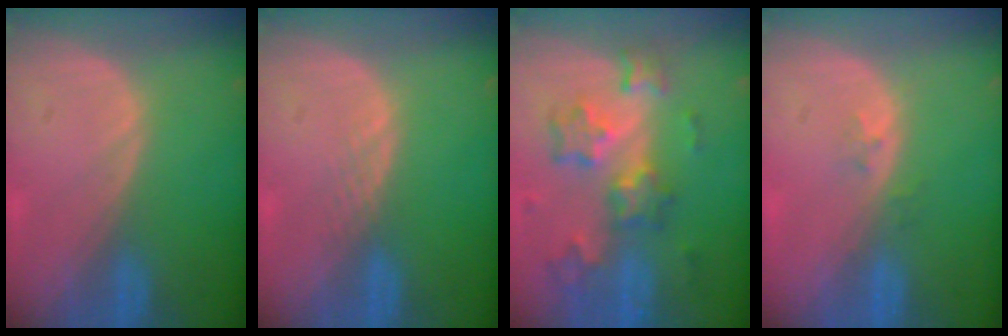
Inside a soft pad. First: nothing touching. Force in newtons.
{"total": 1.3, "press": 1.2, "slide": 0.1}
{"total": 8.7, "press": 7.7, "slide": 4.1}
{"total": 1.6, "press": 1.2, "slide": 1.0}